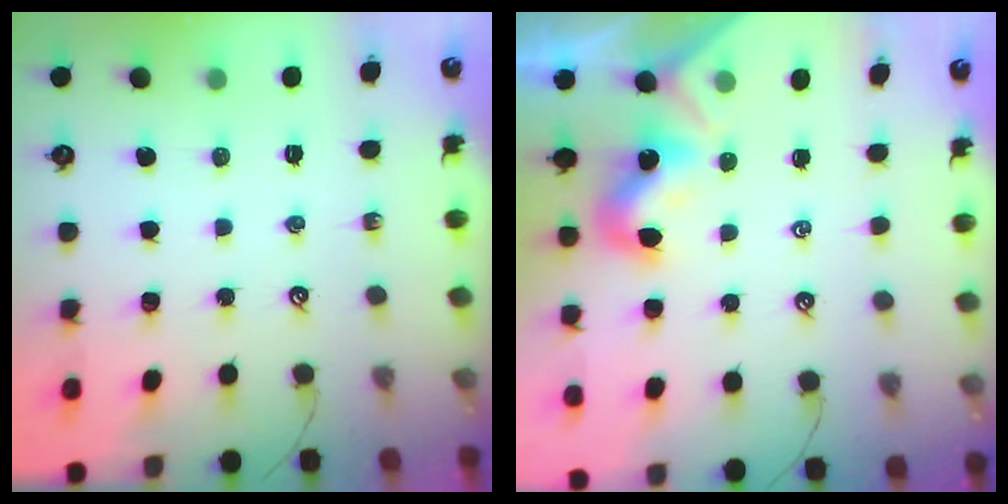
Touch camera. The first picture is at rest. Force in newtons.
{"total": 2.1, "press": 2.1, "slide": 0.4}